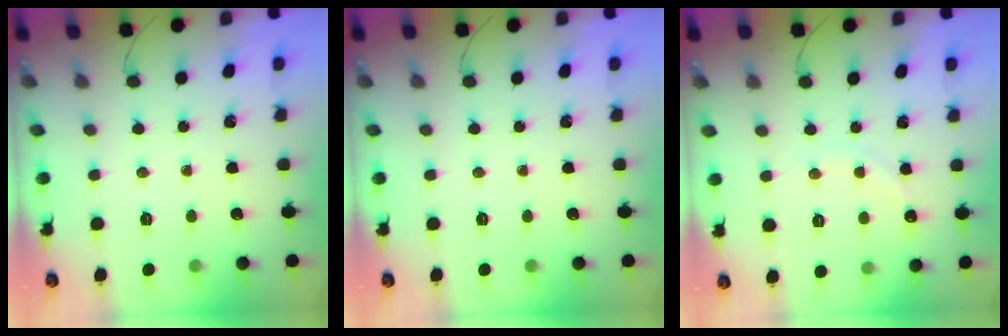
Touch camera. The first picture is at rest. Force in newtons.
{"total": 0.0}
{"total": 5.8, "press": 5.6, "slide": 1.4}